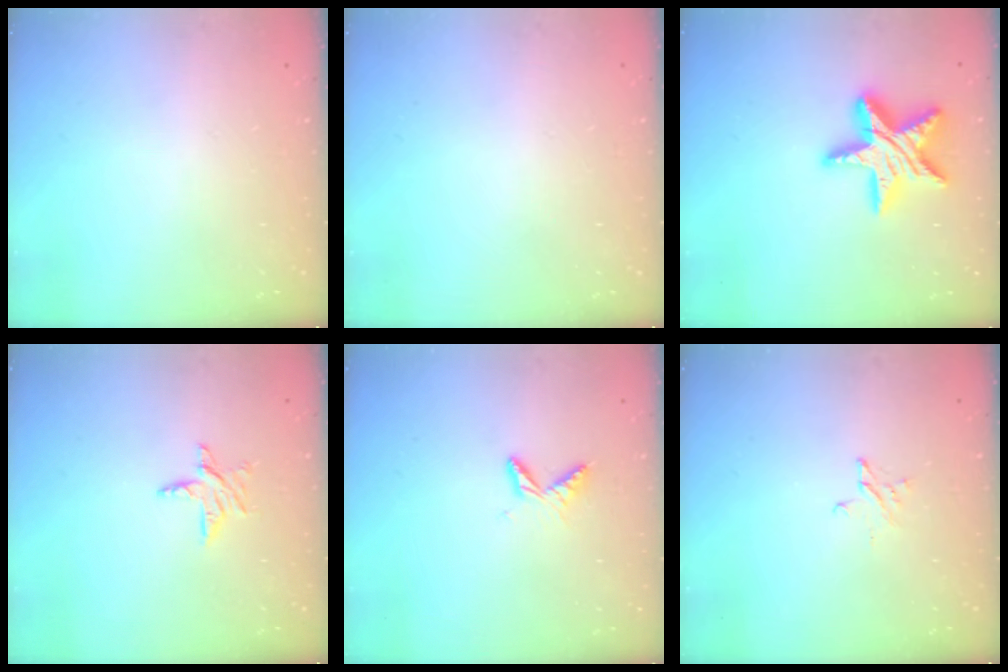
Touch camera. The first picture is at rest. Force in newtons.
{"total": 0.0}
{"total": 17.7, "press": 17.6, "slide": 0.9}
{"total": 6.0, "press": 6.0, "slide": 0.5}
{"total": 6.2, "press": 6.1, "slide": 0.6}
{"total": 2.1, "press": 2.1, "slide": 0.2}